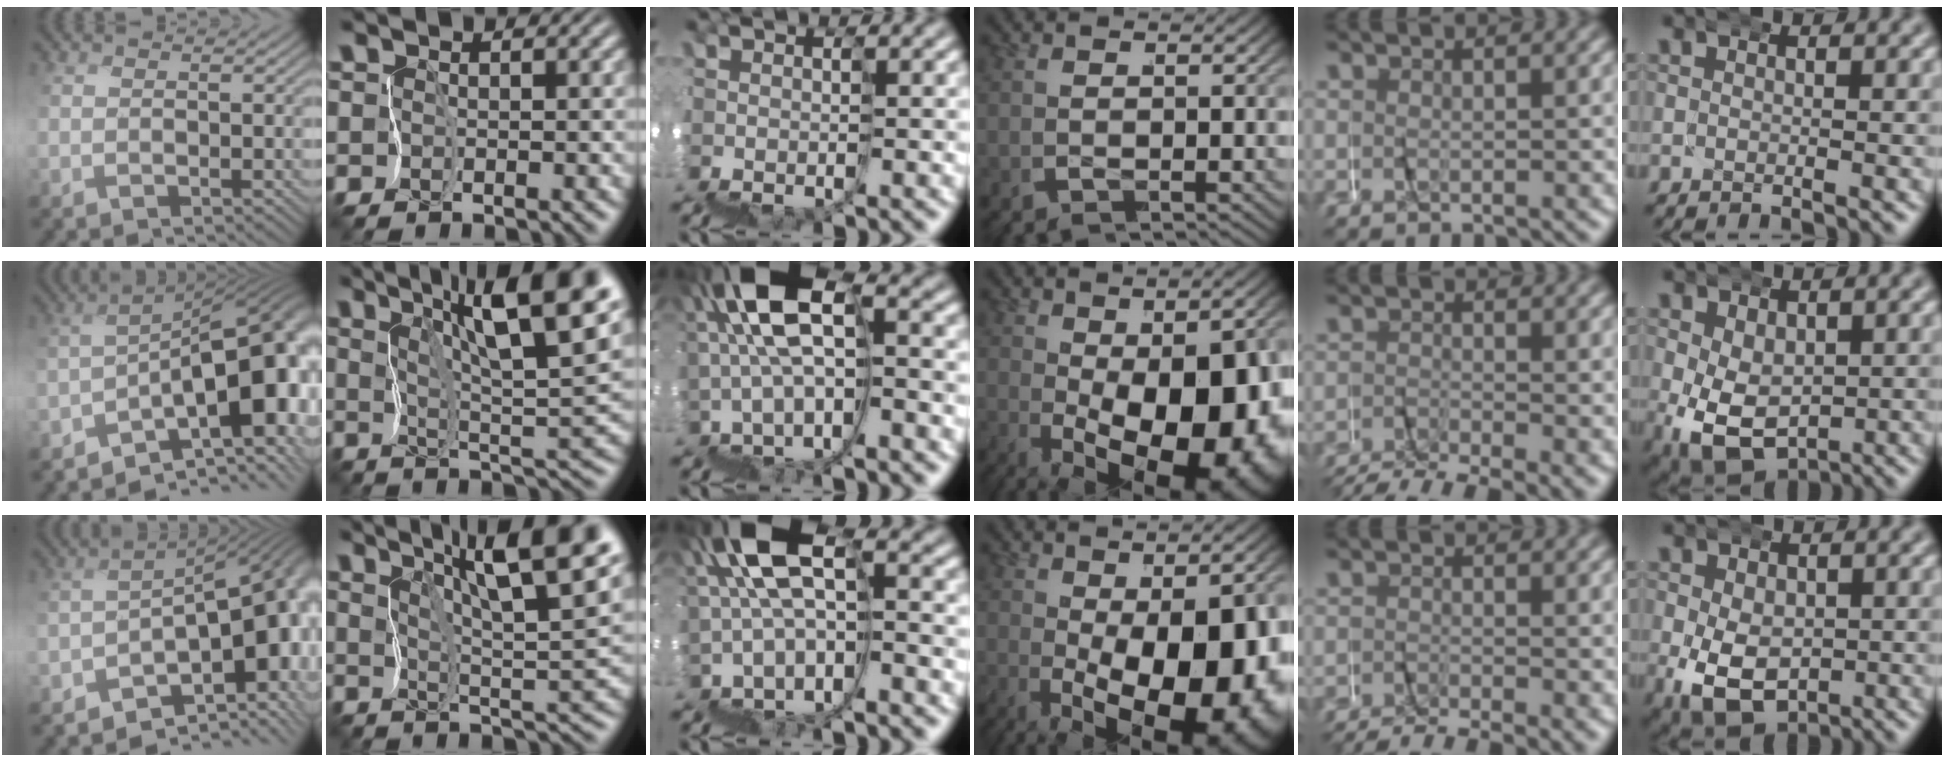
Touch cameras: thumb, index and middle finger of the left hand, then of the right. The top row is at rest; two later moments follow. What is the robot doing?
{"motion": "wrap", "object": "masking tape"}